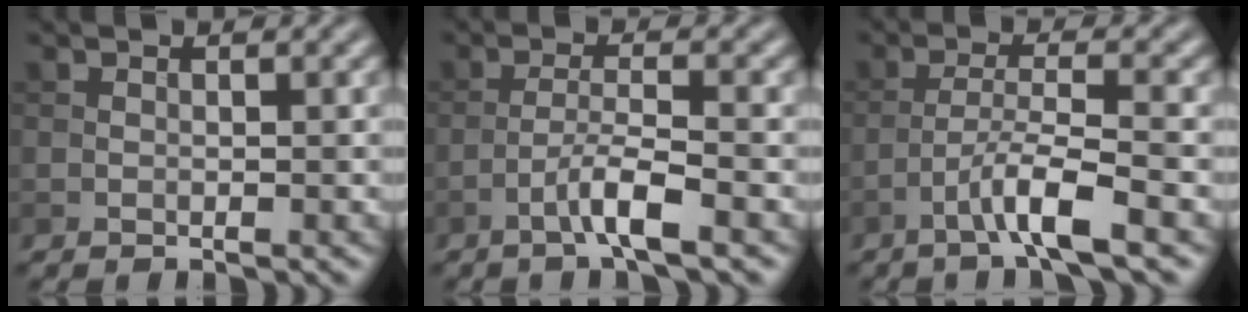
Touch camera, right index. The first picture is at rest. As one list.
[{"total": 3.4, "force": [-1.8, 0.2, 2.9], "torque": [-0.054, 0.011, -0.042]}, {"total": 4.4, "force": [-2.5, 0.3, 3.6], "torque": [-0.065, 0.011, -0.055]}]